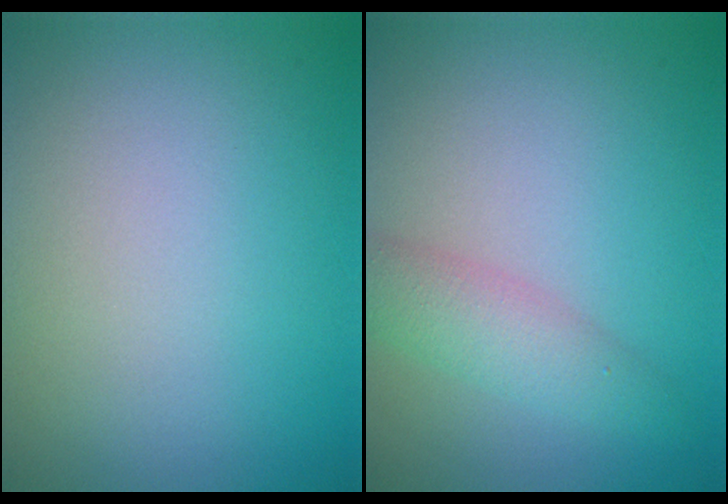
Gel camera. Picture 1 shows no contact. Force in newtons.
{"total": 2.8, "press": 2.8, "slide": 0.2}